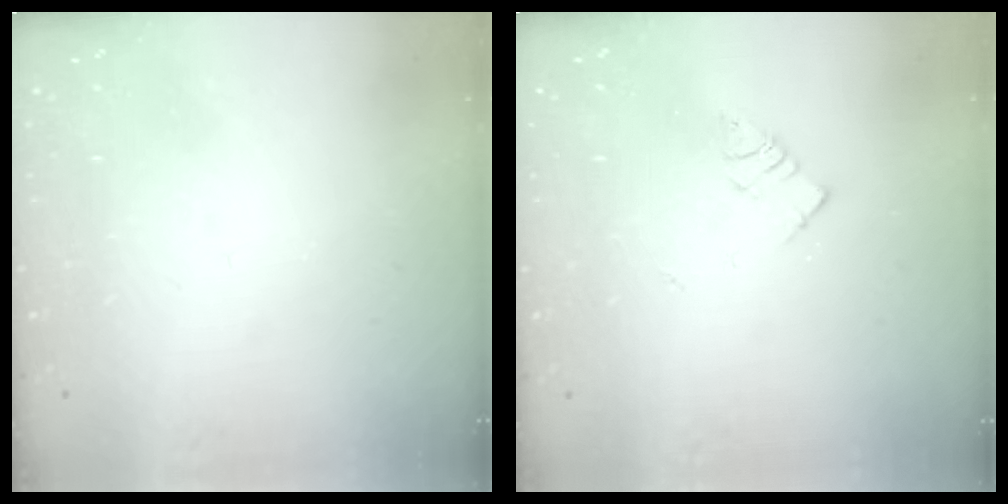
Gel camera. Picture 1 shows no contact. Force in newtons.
{"total": 5.1, "press": 5.1, "slide": 0.2}